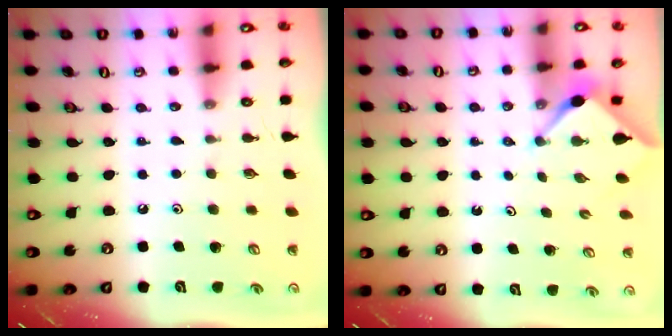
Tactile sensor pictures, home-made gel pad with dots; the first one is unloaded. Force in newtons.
{"total": 3.1, "press": 3.1, "slide": 0.3}